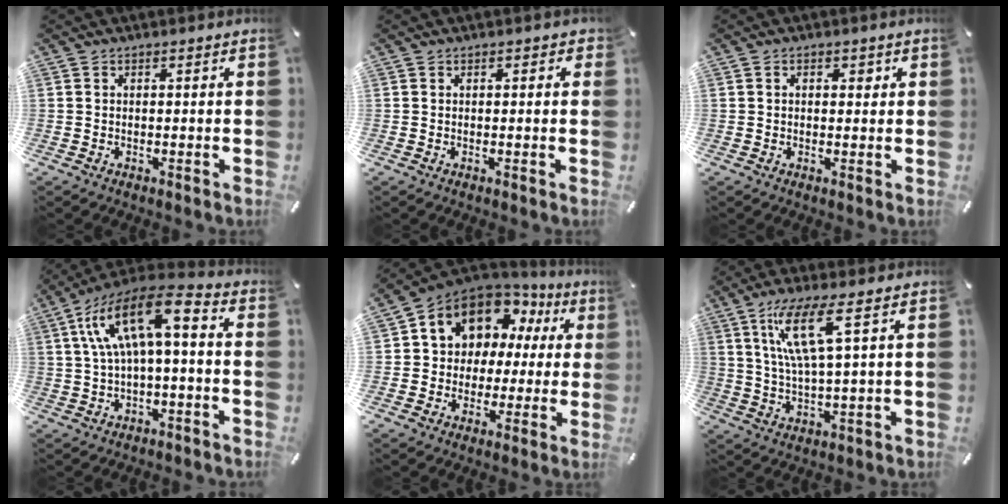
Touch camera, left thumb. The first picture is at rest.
{"total": 0.6, "force": [0.0, 0.5, 0.4], "torque": [0.001, 0.000, -0.003]}
{"total": 1.8, "force": [0.4, 1.3, 1.3], "torque": [-0.019, 0.005, 0.003]}
{"total": 15.3, "force": [3.4, 6.1, 13.6], "torque": [-0.259, -0.013, 0.054]}
{"total": 11.2, "force": [5.9, 8.9, 3.4], "torque": [-0.077, -0.043, 0.114]}
{"total": 12.5, "force": [5.1, 2.4, 11.1], "torque": [-0.227, 0.005, 0.087]}